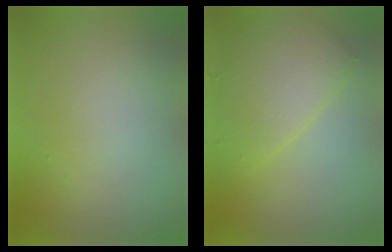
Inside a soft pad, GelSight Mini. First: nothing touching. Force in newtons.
{"total": 4.6, "press": 4.6, "slide": 0.3}